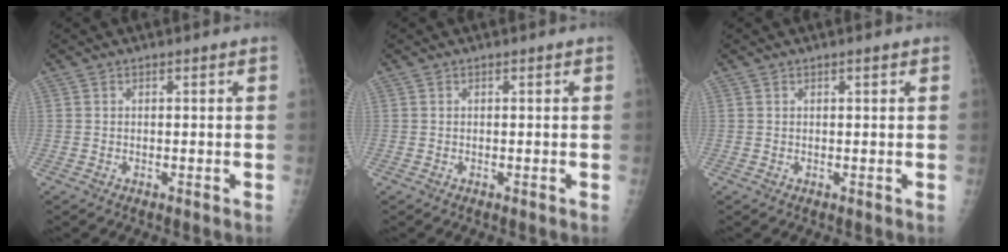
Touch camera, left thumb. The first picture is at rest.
{"total": 0.0}
{"total": 0.7, "force": [0.5, 0.2, 0.5], "torque": [-0.007, -0.001, 0.006]}